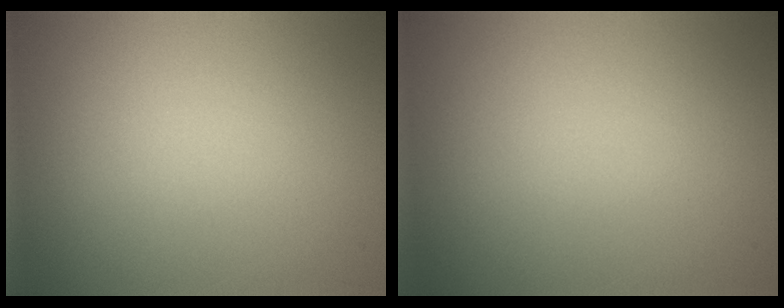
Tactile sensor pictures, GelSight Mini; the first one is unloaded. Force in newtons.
{"total": 0.0}